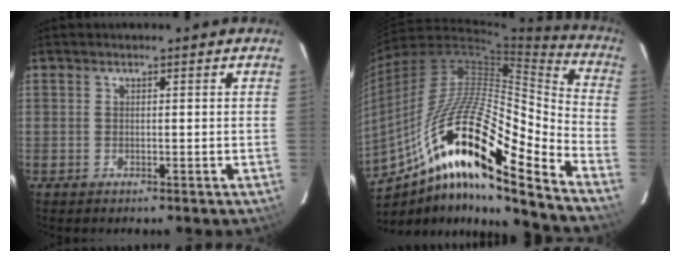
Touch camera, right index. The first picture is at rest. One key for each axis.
{"total": 23.7, "fx": -11.3, "fy": 5.0, "fz": 20.2, "tx": -0.356, "ty": -0.032, "tz": -0.217}